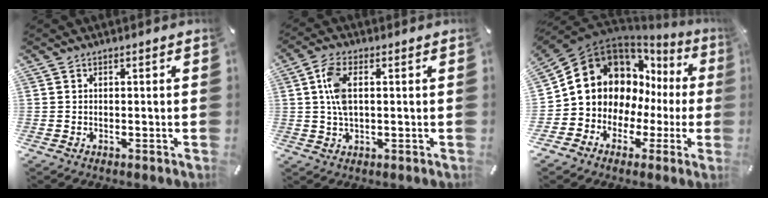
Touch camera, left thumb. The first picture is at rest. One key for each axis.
{"total": 6.5, "fx": 1.0, "fy": 3.0, "fz": 5.7, "tx": -0.136, "ty": 0.002, "tz": 0.012}
{"total": 13.3, "fx": 4.4, "fy": 11.6, "fz": 5.0, "tx": -0.092, "ty": -0.045, "tz": 0.093}